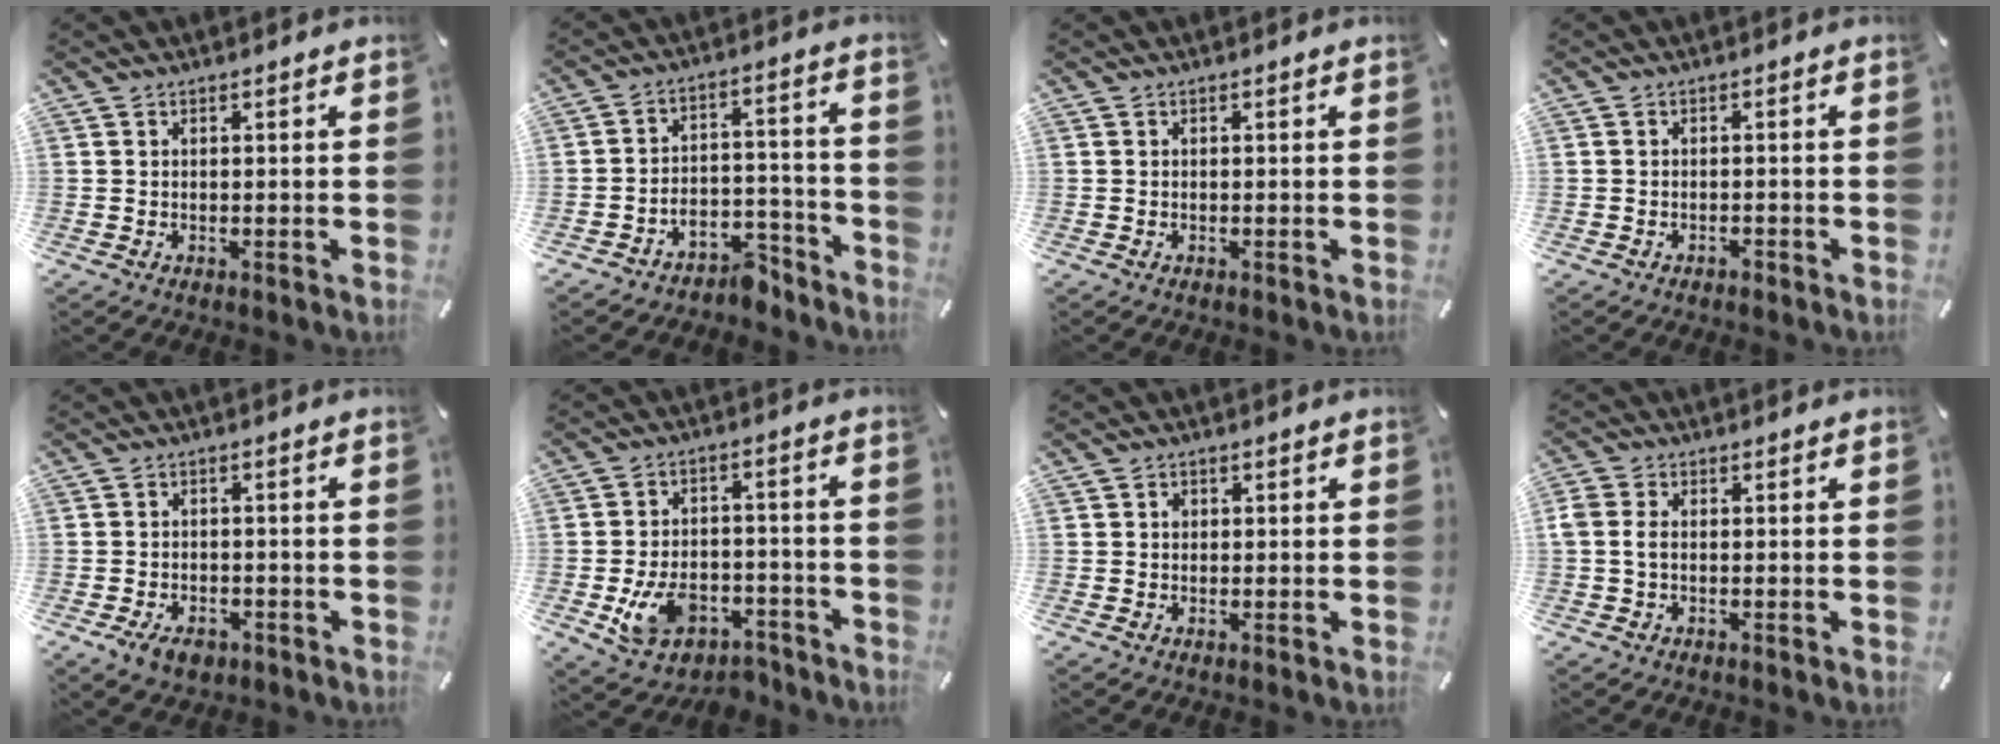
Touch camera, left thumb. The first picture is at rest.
{"total": 6.8, "force": [-4.4, 4.7, 1.9], "torque": [-0.015, 0.023, -0.079]}
{"total": 0.0}
{"total": 1.3, "force": [-1.1, 0.7, 0.1], "torque": [-0.002, 0.006, -0.025]}
{"total": 4.5, "force": [-2.5, 2.8, 2.5], "torque": [-0.051, 0.010, -0.047]}
{"total": 11.2, "force": [-4.7, 7.6, 6.8], "torque": [-0.113, 0.027, -0.078]}
{"total": 1.2, "force": [0.1, 1.1, 0.5], "torque": [-0.002, 0.002, -0.001]}
{"total": 3.0, "force": [-0.3, 2.1, 2.1], "torque": [-0.054, -0.001, -0.009]}